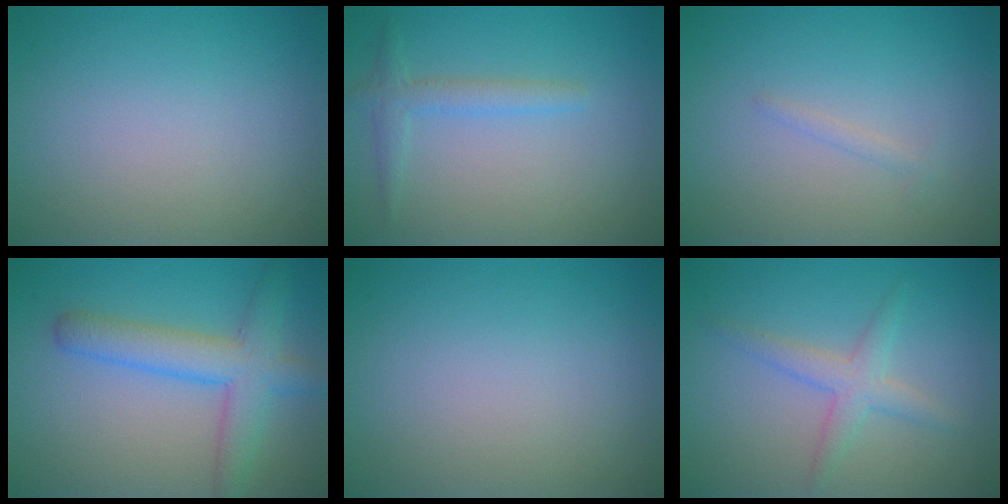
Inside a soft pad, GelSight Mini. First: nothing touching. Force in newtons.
{"total": 1.9, "press": 1.9, "slide": 0.1}
{"total": 0.7, "press": 0.7, "slide": 0.1}
{"total": 4.3, "press": 4.3, "slide": 0.2}
{"total": 0.0}
{"total": 2.5, "press": 2.5, "slide": 0.0}